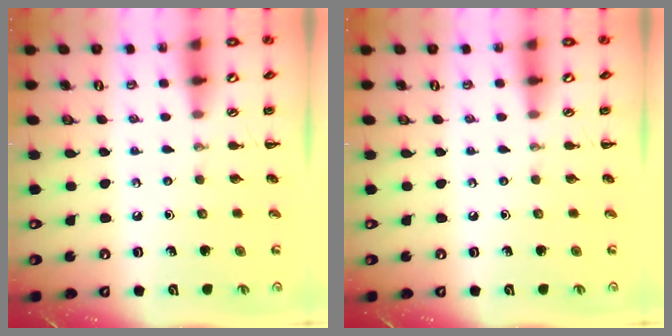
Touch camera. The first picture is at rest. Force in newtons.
{"total": 0.0}